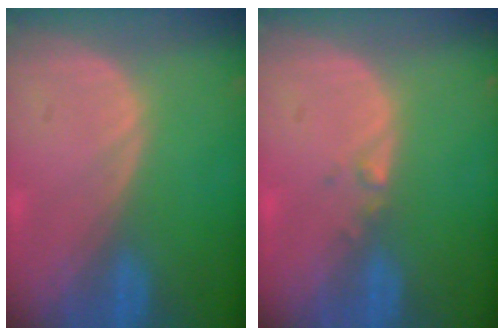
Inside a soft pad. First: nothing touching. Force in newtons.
{"total": 1.0, "press": 0.9, "slide": 0.5}